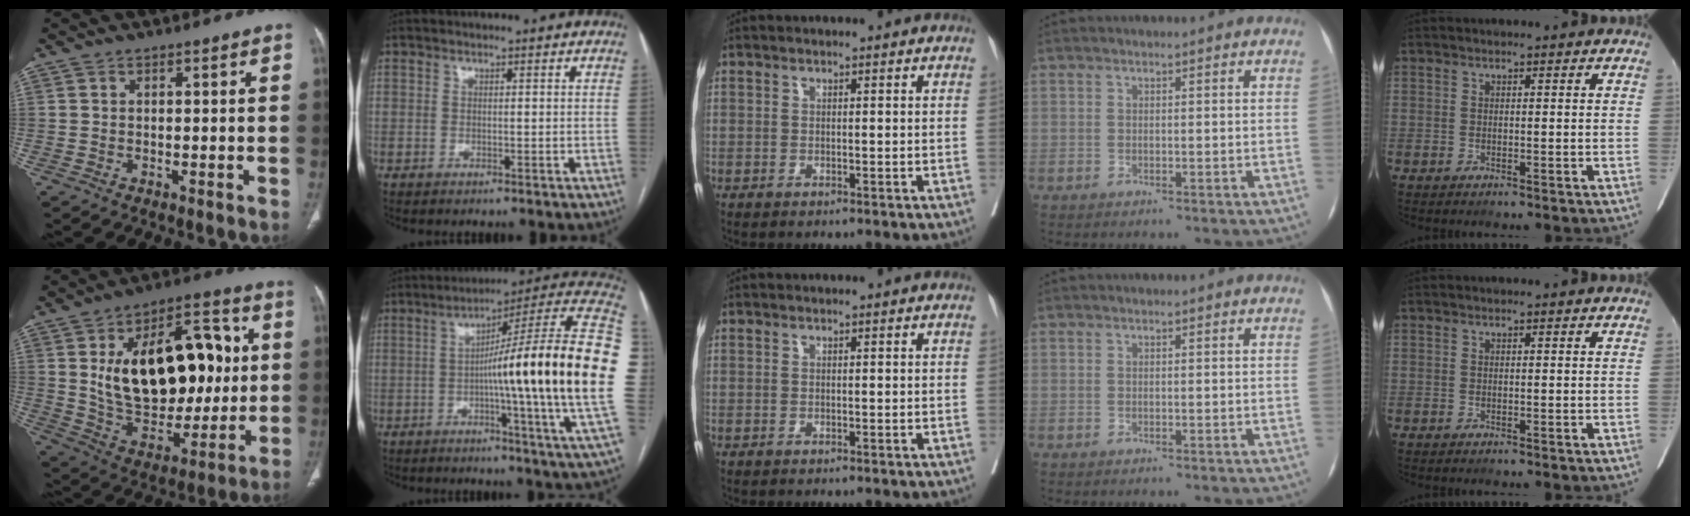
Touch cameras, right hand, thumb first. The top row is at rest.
{"thumb": {"total": 27.2, "force": [3.9, 15.9, 21.7], "torque": [-0.305, 0.000, 0.073]}, "index": {"total": 27.9, "force": [-1.1, -0.8, 27.8], "torque": [-0.297, 0.020, -0.037]}}